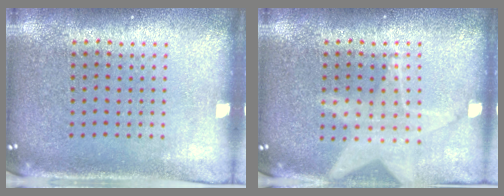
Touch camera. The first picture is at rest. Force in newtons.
{"total": 1.3, "press": 1.3, "slide": 0.3}